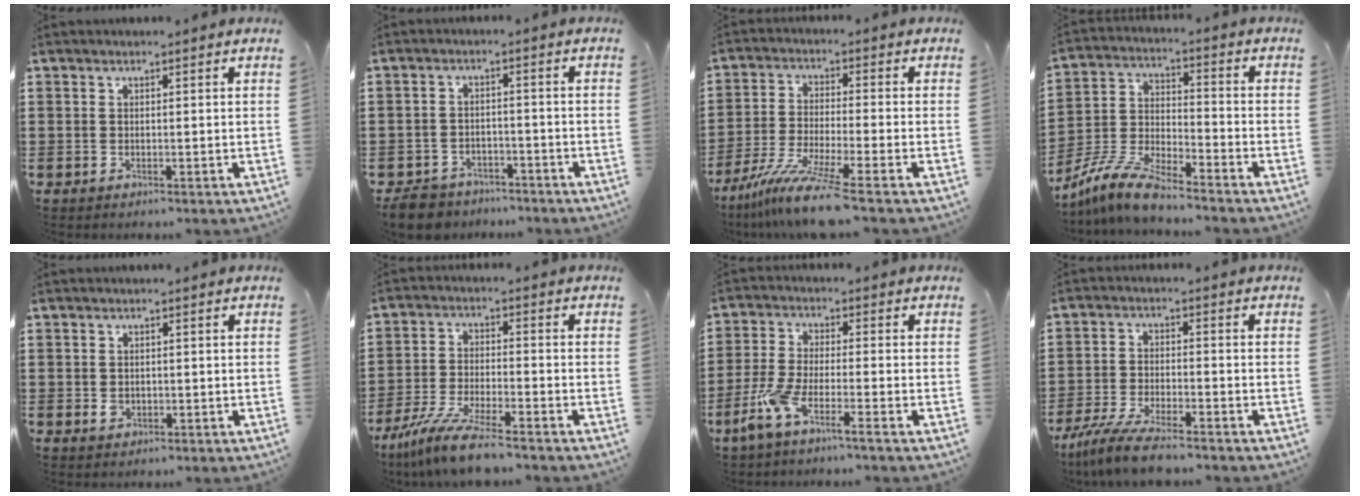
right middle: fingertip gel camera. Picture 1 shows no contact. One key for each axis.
{"total": 4.8, "fx": -4.6, "fy": 1.2, "fz": 0.4, "tx": -0.020, "ty": 0.007, "tz": -0.095}
{"total": 8.6, "fx": -7.0, "fy": -0.3, "fz": 5.0, "tx": -0.110, "ty": -0.016, "tz": -0.138}
{"total": 8.8, "fx": -7.9, "fy": 0.8, "fz": 3.8, "tx": -0.092, "ty": 0.003, "tz": -0.158}
{"total": 1.2, "fx": 0.0, "fy": 1.0, "fz": 0.7, "tx": -0.016, "ty": 0.006, "tz": -0.002}
{"total": 8.6, "fx": -7.5, "fy": 0.1, "fz": 4.3, "tx": -0.092, "ty": -0.008, "tz": -0.144}
{"total": 6.0, "fx": -4.2, "fy": 0.2, "fz": 4.3, "tx": -0.112, "ty": -0.018, "tz": -0.087}
{"total": 6.5, "fx": -5.7, "fy": 0.4, "fz": 3.1, "tx": -0.075, "ty": -0.011, "tz": -0.110}